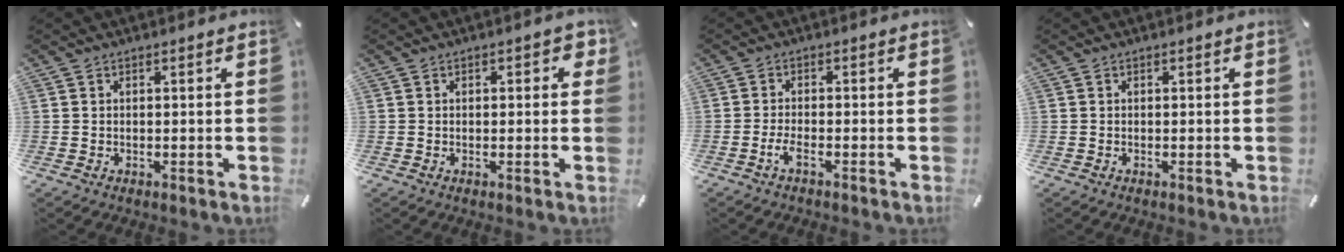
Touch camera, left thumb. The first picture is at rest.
{"total": 2.1, "force": [0.2, 1.3, 1.6], "torque": [-0.007, -0.001, -0.003]}
{"total": 2.9, "force": [-1.6, 0.7, 2.3], "torque": [-0.053, -0.002, -0.033]}
{"total": 0.0}